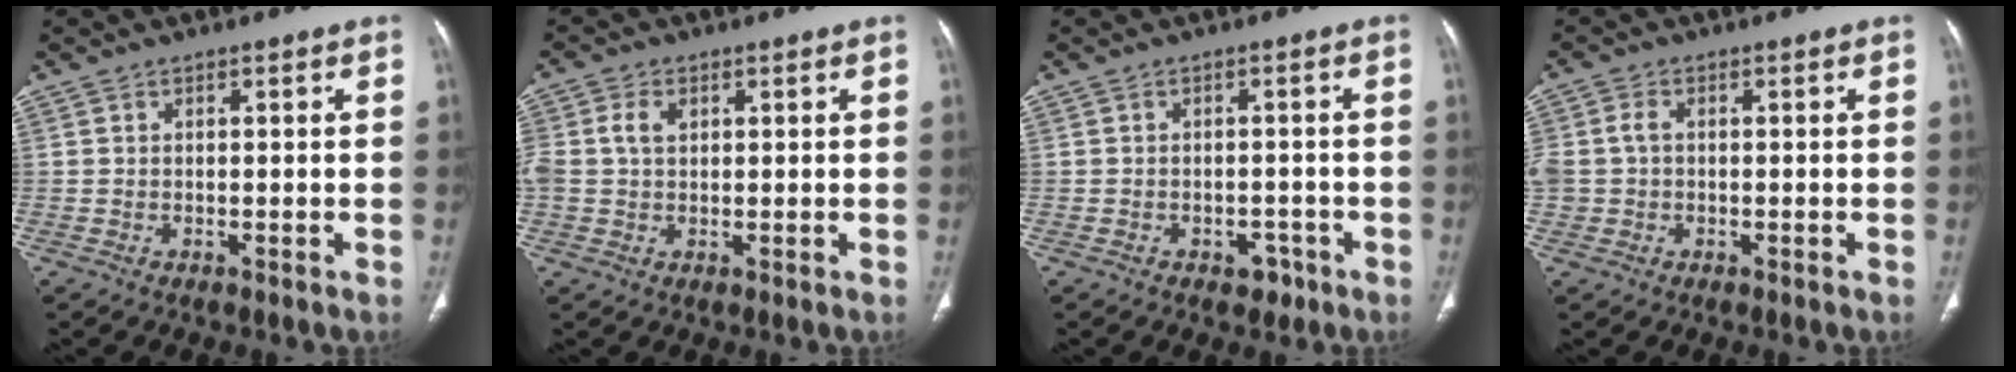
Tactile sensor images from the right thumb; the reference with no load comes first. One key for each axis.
{"total": 4.7, "fx": 1.1, "fy": 3.3, "fz": 3.2, "tx": -0.075, "ty": 0.009, "tz": 0.023}
{"total": 3.0, "fx": -1.7, "fy": 2.1, "fz": 1.3, "tx": -0.002, "ty": 0.011, "tz": -0.017}
{"total": 4.3, "fx": 0.0, "fy": 3.3, "fz": 2.8, "tx": -0.071, "ty": 0.015, "tz": 0.000}